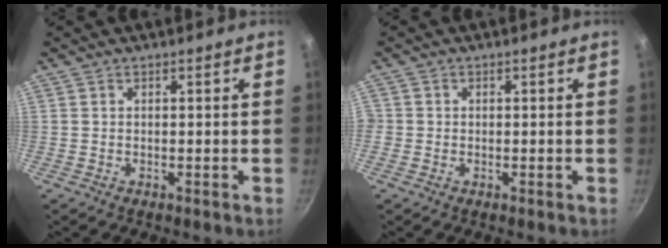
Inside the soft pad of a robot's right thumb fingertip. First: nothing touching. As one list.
[{"total": 1.1, "force": [-0.4, 1.1, 0.1], "torque": [0.000, 0.002, -0.008]}]